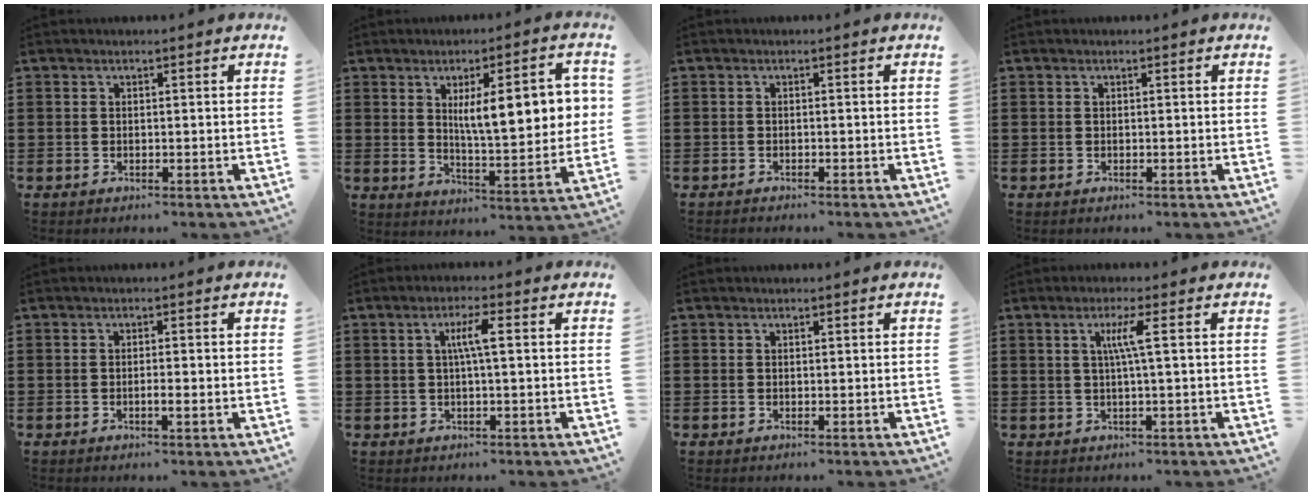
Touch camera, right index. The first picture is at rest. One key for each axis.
{"total": 11.2, "fx": 2.9, "fy": 3.2, "fz": 10.4, "tx": -0.163, "ty": -0.001, "tz": 0.042}
{"total": 0.7, "fx": -0.7, "fy": 0.1, "fz": 0.0, "tx": -0.001, "ty": 0.001, "tz": -0.015}
{"total": 0.0}
{"total": 2.0, "fx": -0.5, "fy": 0.2, "fz": 1.9, "tx": -0.033, "ty": 0.000, "tz": -0.009}
{"total": 3.9, "fx": 0.5, "fy": 0.4, "fz": 3.8, "tx": -0.073, "ty": 0.004, "tz": 0.003}
{"total": 0.0}
{"total": 3.8, "fx": 0.6, "fy": -0.3, "fz": 3.8, "tx": -0.073, "ty": -0.003, "tz": 0.005}